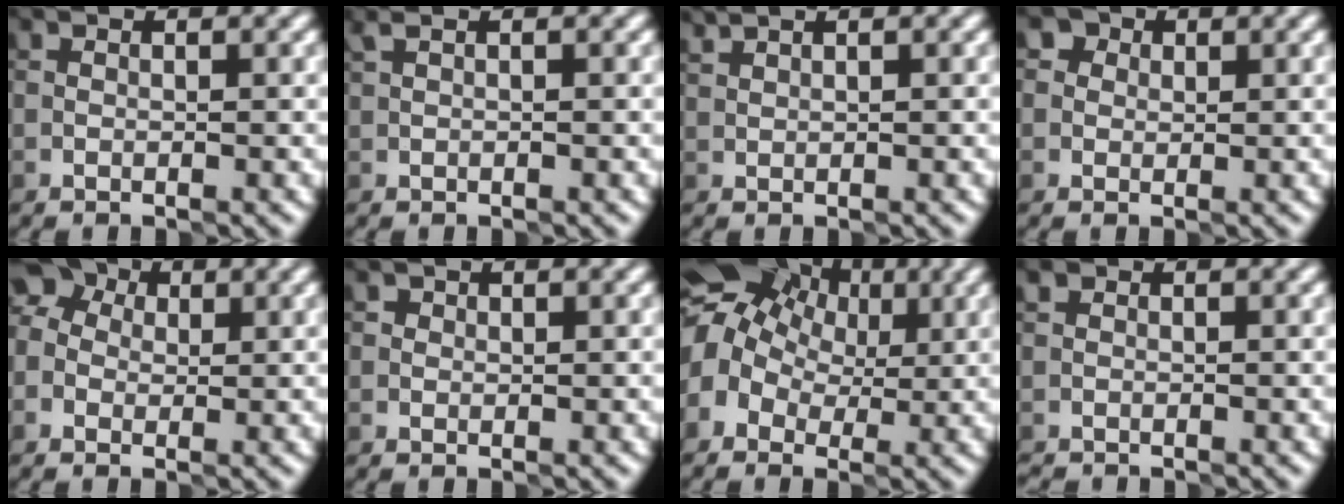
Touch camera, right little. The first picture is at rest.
{"total": 0.6, "force": [0.3, 0.1, 0.5], "torque": [-0.012, 0.003, 0.006]}
{"total": 0.9, "force": [0.9, 0.1, 0.2], "torque": [-0.002, 0.002, 0.018]}
{"total": 2.9, "force": [1.4, 2.3, 1.1], "torque": [-0.005, 0.010, 0.001]}
{"total": 6.2, "force": [1.8, 4.9, 3.3], "torque": [-0.047, 0.033, -0.007]}
{"total": 0.7, "force": [0.3, 0.6, 0.2], "torque": [0.000, -0.003, -0.001]}
{"total": 9.7, "force": [2.7, 7.6, 5.4], "torque": [-0.102, 0.043, 0.023]}
{"total": 1.2, "force": [-1.0, 0.7, 0.2], "torque": [-0.002, -0.001, -0.023]}